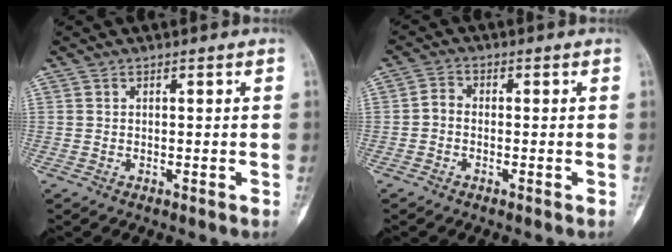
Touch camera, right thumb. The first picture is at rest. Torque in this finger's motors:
{"motor_torque": [0.02, 0.10, 0.66, -0.08, 0.04]}